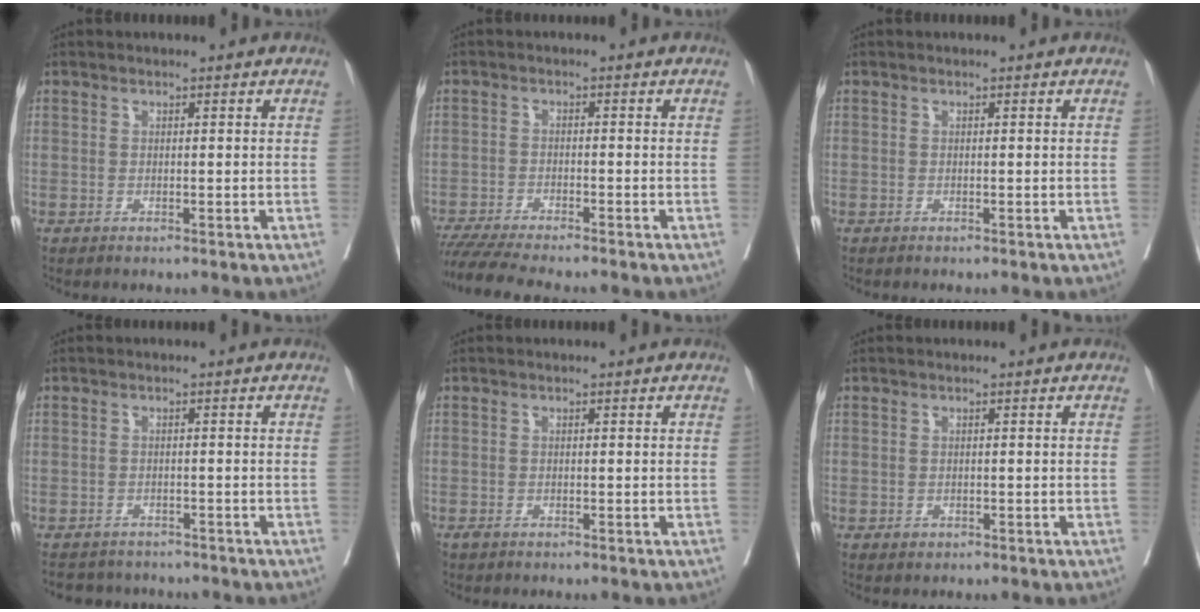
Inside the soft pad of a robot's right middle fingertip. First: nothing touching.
{"total": 9.4, "force": [-8.4, 0.3, 4.3], "torque": [-0.063, -0.018, -0.135]}
{"total": 0.0}
{"total": 5.6, "force": [-5.4, 1.7, 0.5], "torque": [-0.003, 0.000, -0.072]}
{"total": 0.6, "force": [-0.5, 0.3, 0.2], "torque": [-0.009, -0.001, -0.009]}
{"total": 0.8, "force": [-0.4, 0.7, 0.3], "torque": [-0.004, 0.002, -0.002]}